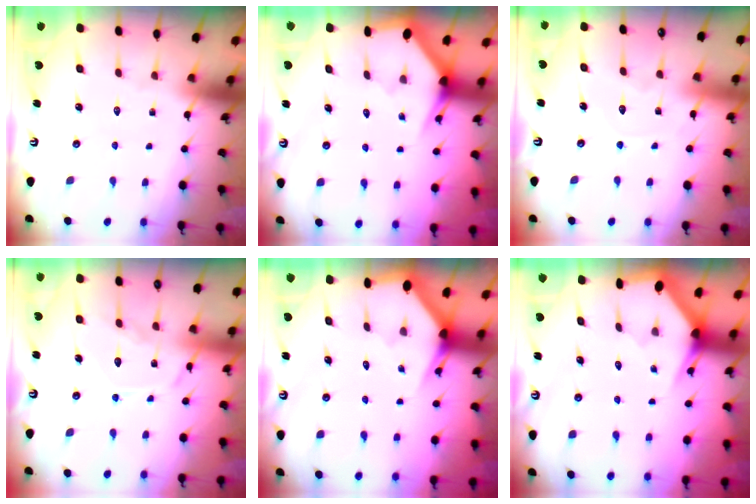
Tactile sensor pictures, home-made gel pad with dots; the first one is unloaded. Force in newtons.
{"total": 3.0, "press": 3.0, "slide": 0.1}
{"total": 5.3, "press": 5.3, "slide": 0.3}
{"total": 11.9, "press": 11.8, "slide": 0.9}
{"total": 2.6, "press": 2.6, "slide": 0.0}
{"total": 3.0, "press": 3.0, "slide": 0.1}